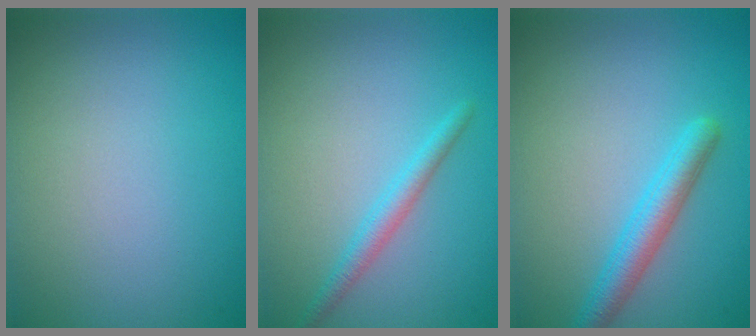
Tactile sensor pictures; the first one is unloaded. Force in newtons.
{"total": 1.8, "press": 1.8, "slide": 0.1}
{"total": 3.0, "press": 3.0, "slide": 0.1}